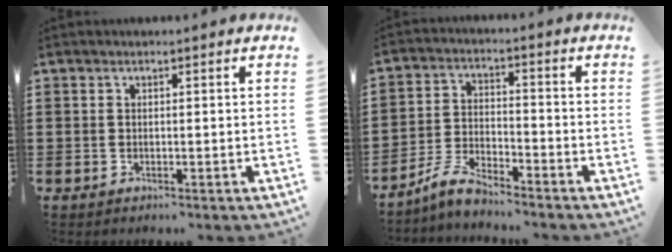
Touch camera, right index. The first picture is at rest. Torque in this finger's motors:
{"motor_torque": [-0.45, -0.64, 0.05, 0.06]}